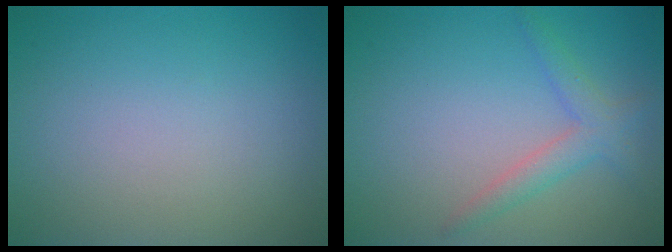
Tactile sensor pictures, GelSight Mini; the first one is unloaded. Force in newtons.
{"total": 2.4, "press": 2.4, "slide": 0.2}